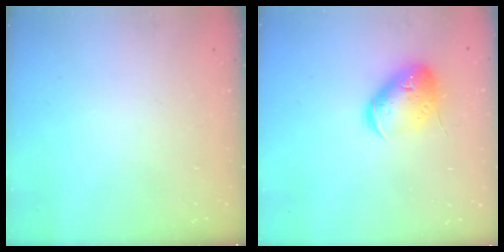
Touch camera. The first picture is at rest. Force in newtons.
{"total": 14.9, "press": 14.7, "slide": 2.6}